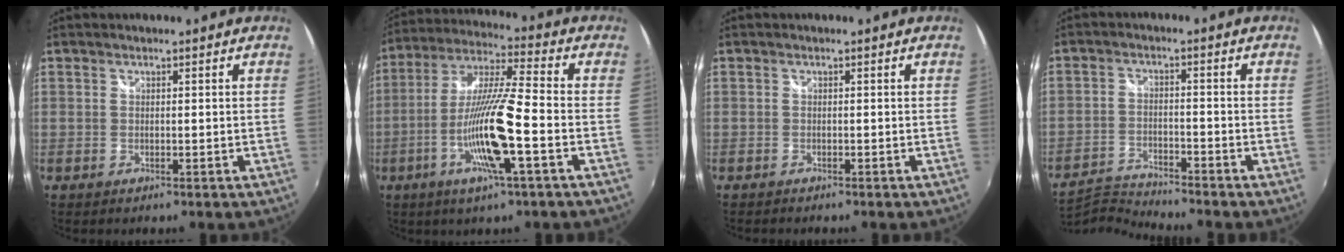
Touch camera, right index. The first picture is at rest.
{"total": 15.4, "force": [-5.5, 0.9, 14.3], "torque": [-0.283, -0.012, -0.107]}
{"total": 1.0, "force": [-1.0, 0.2, 0.1], "torque": [-0.006, -0.007, -0.019]}
{"total": 7.6, "force": [-7.6, -0.2, 0.6], "torque": [-0.035, 0.006, -0.154]}